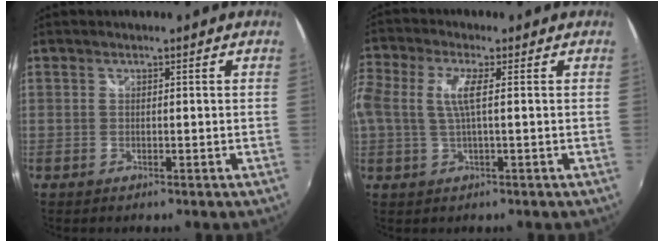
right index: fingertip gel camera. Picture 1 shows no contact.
{"total": 7.9, "force": [0.5, 2.3, 7.5], "torque": [-0.154, 0.005, 0.005]}